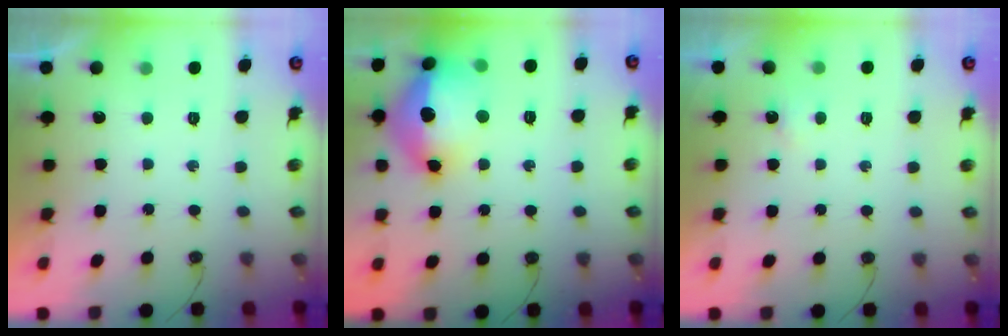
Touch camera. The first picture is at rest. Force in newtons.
{"total": 20.3, "press": 19.8, "slide": 4.4}
{"total": 3.2, "press": 1.5, "slide": 2.9}